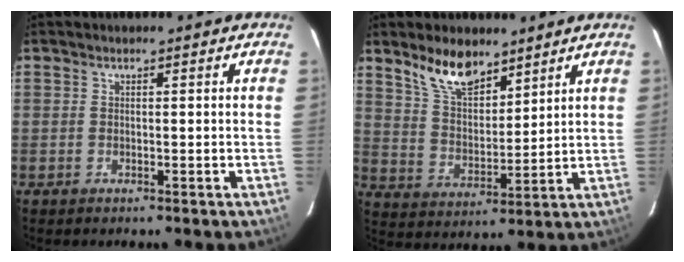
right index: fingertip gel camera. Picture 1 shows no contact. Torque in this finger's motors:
{"motor_torque": [0.37, 0.36, 0.14, 0.06]}